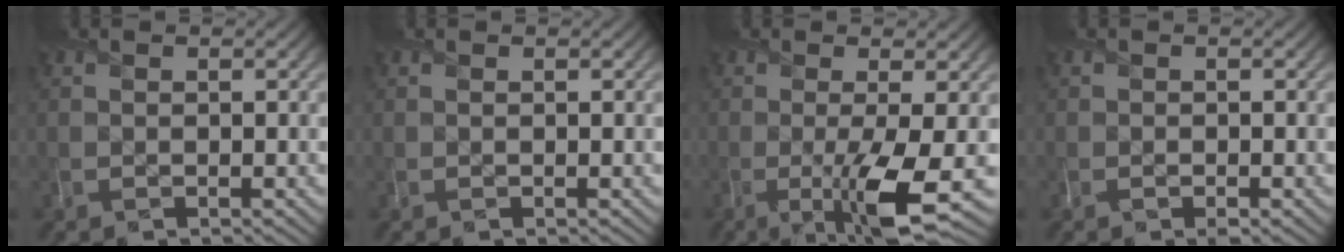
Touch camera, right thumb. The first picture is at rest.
{"total": 0.0}
{"total": 6.5, "force": [-1.4, 1.1, 6.3], "torque": [-0.110, -0.012, -0.022]}
{"total": 1.0, "force": [-0.6, 0.7, 0.5], "torque": [-0.008, -0.006, -0.010]}